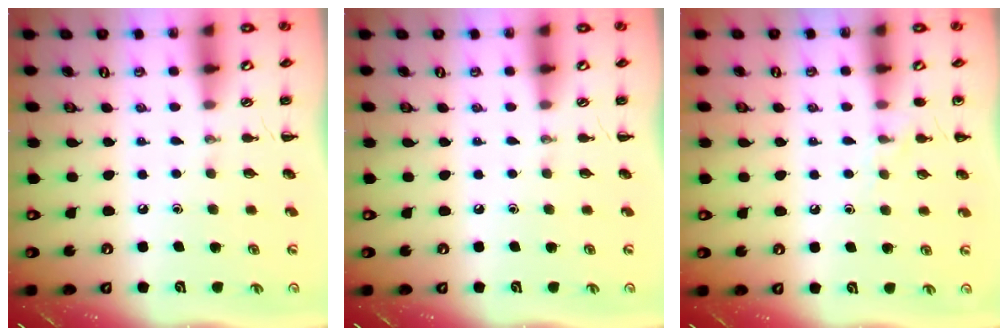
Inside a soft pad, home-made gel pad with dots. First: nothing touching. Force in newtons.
{"total": 0.0}
{"total": 6.1, "press": 5.7, "slide": 2.2}